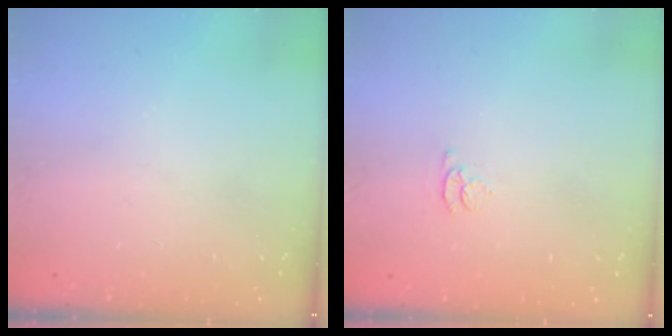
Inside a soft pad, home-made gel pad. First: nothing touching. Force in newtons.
{"total": 2.8, "press": 2.8, "slide": 0.4}